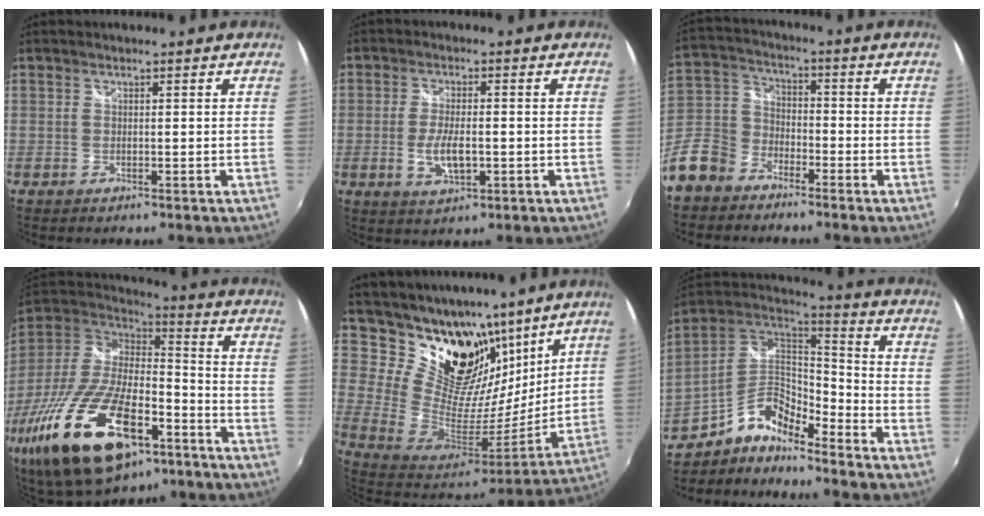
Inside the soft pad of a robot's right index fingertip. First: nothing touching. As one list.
[{"total": 6.0, "force": [-1.3, 2.4, 5.3], "torque": [-0.108, -0.008, -0.021]}, {"total": 13.5, "force": [-9.0, 8.9, 4.9], "torque": [-0.138, 0.028, -0.178]}, {"total": 31.0, "force": [-16.4, 13.7, 22.4], "torque": [-0.453, -0.040, -0.273]}, {"total": 22.5, "force": [15.7, 12.6, 9.9], "torque": [-0.203, -0.023, 0.289]}, {"total": 10.9, "force": [-7.7, 4.5, 6.3], "torque": [-0.136, 0.026, -0.154]}]